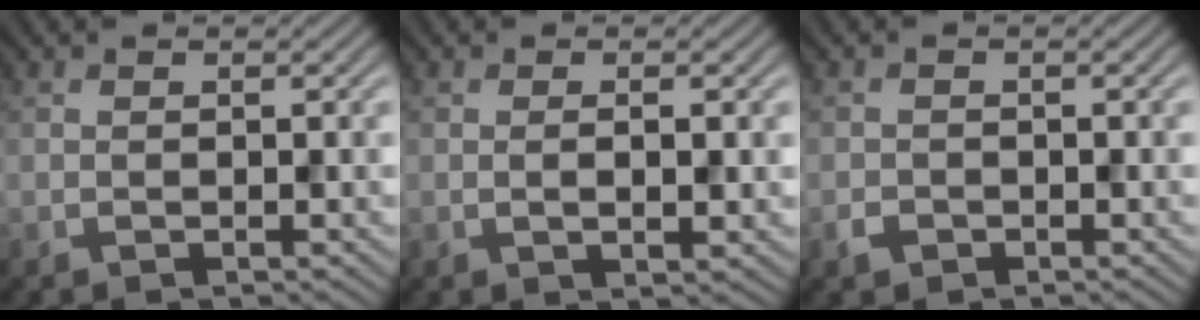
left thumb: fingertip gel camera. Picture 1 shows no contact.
{"total": 2.2, "force": [-0.2, 0.6, 2.1], "torque": [-0.038, -0.003, 0.001]}
{"total": 1.2, "force": [-0.8, 0.8, 0.3], "torque": [-0.010, -0.002, -0.017]}